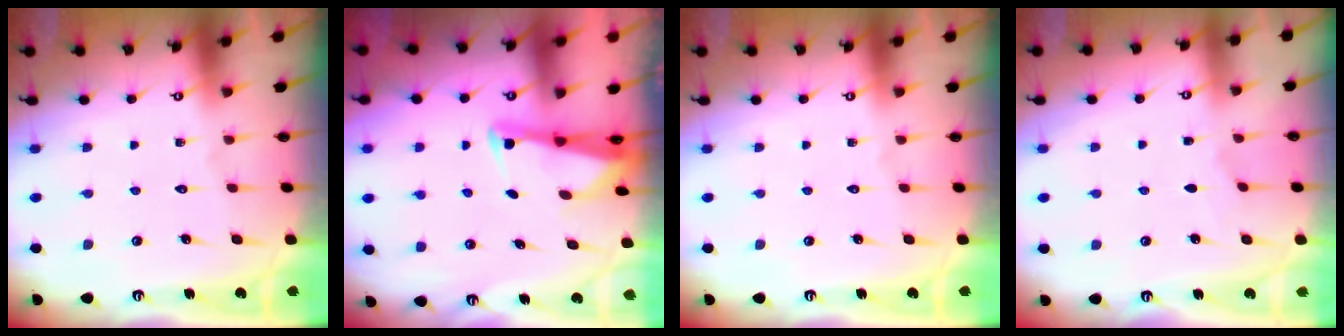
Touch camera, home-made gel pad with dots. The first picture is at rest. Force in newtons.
{"total": 2.4, "press": 2.4, "slide": 0.5}
{"total": 0.0}
{"total": 1.4, "press": 1.3, "slide": 0.2}